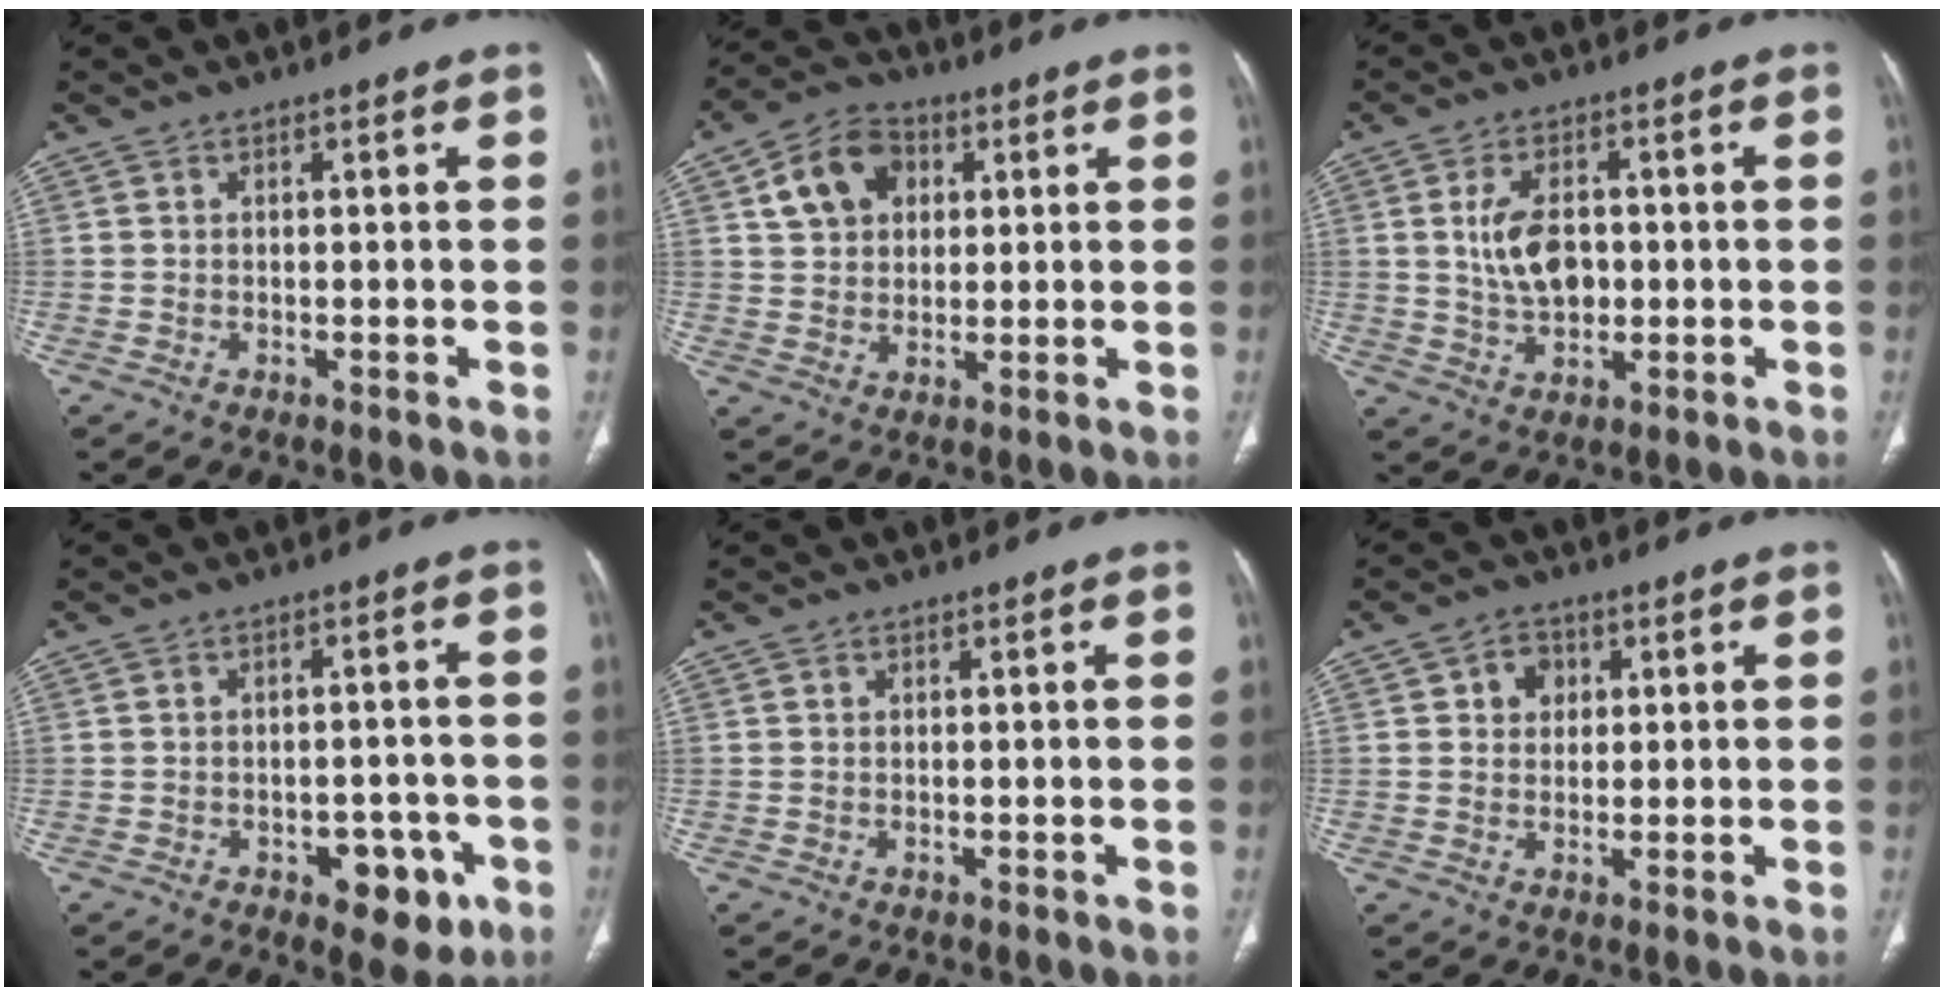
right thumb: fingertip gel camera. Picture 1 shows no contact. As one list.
[{"total": 10.3, "force": [3.4, 7.8, 5.8], "torque": [-0.079, 0.002, 0.055]}, {"total": 8.2, "force": [0.6, 5.2, 6.4], "torque": [-0.107, 0.000, 0.018]}, {"total": 7.5, "force": [-3.4, 4.5, 4.9], "torque": [-0.028, 0.018, -0.039]}, {"total": 0.0}, {"total": 4.2, "force": [1.3, 3.5, 1.9], "torque": [-0.008, -0.002, 0.019]}]